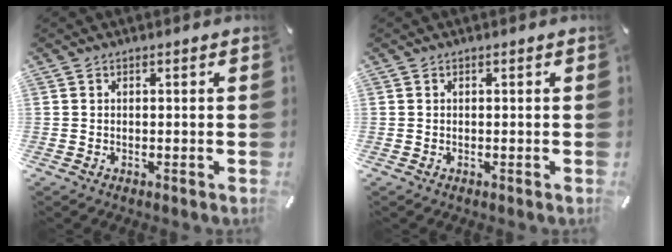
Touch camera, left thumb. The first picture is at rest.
{"total": 0.0}